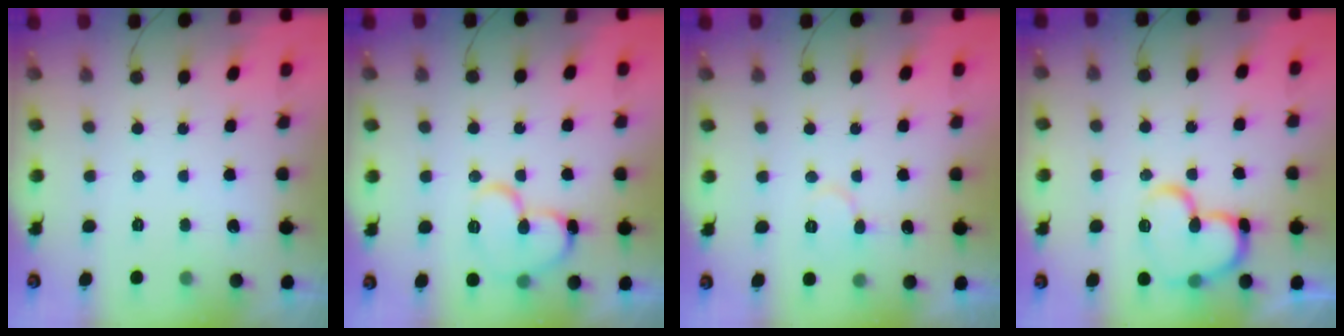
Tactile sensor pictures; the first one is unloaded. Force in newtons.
{"total": 12.5, "press": 12.4, "slide": 1.9}
{"total": 6.2, "press": 6.2, "slide": 0.1}
{"total": 15.5, "press": 15.4, "slide": 1.6}